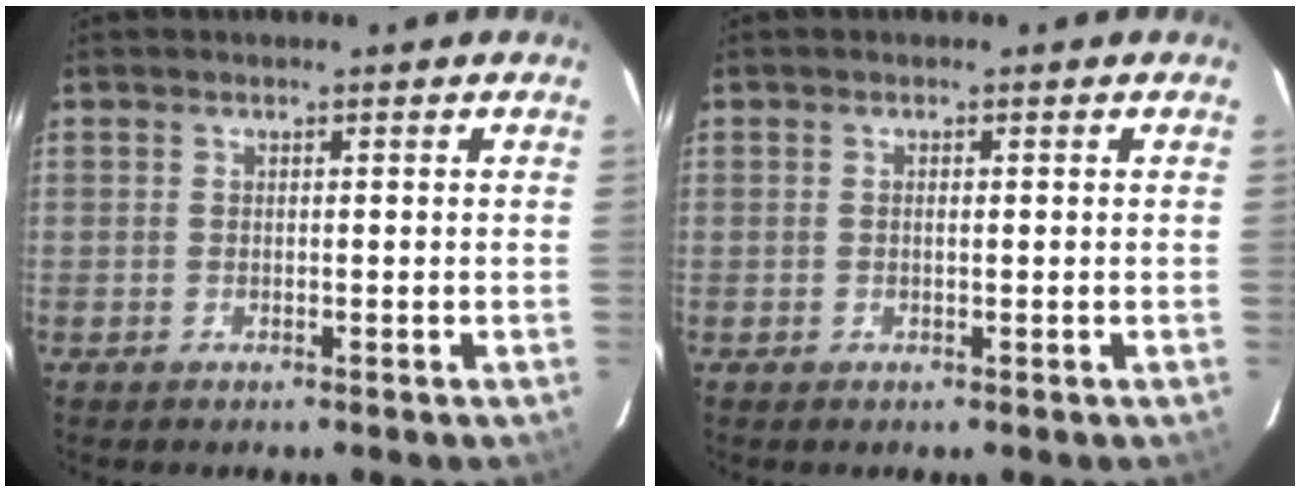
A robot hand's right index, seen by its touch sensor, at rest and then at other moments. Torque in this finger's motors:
{"motor_torque": [-0.26, 0.57, -0.01, 0.00]}